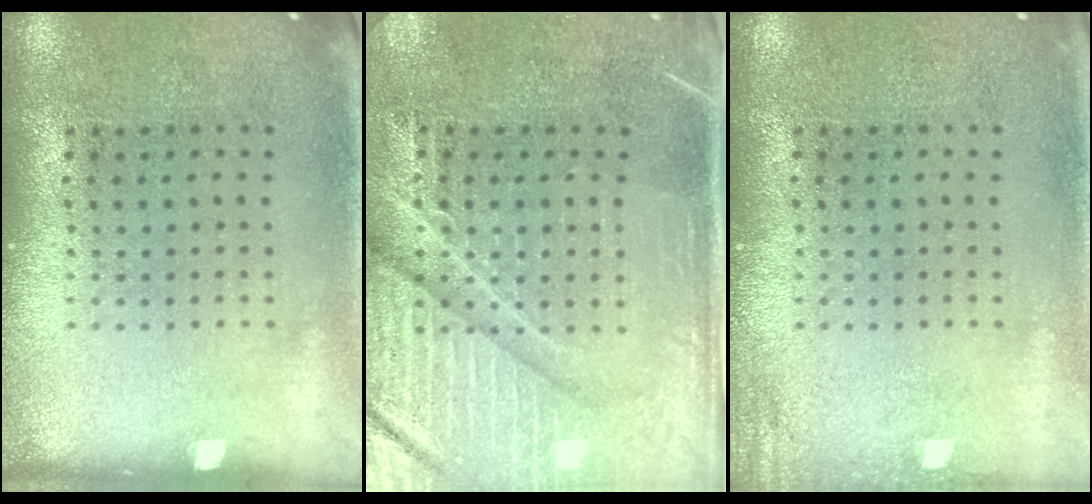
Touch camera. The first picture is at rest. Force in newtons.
{"total": 4.4, "press": 4.0, "slide": 2.0}
{"total": 1.2, "press": 1.2, "slide": 0.3}